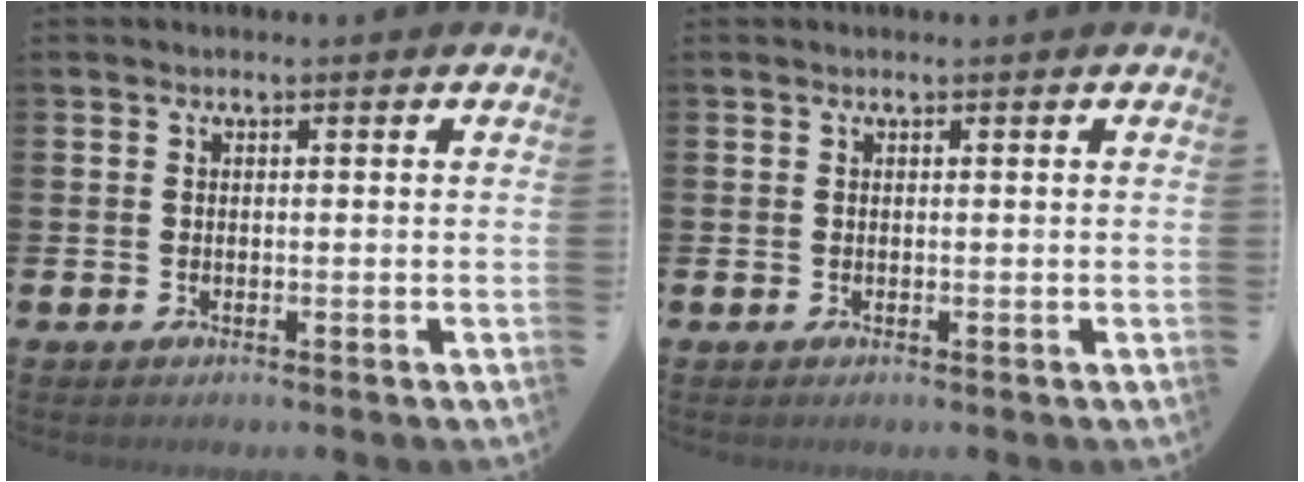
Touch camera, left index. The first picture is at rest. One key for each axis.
{"total": 0.0}